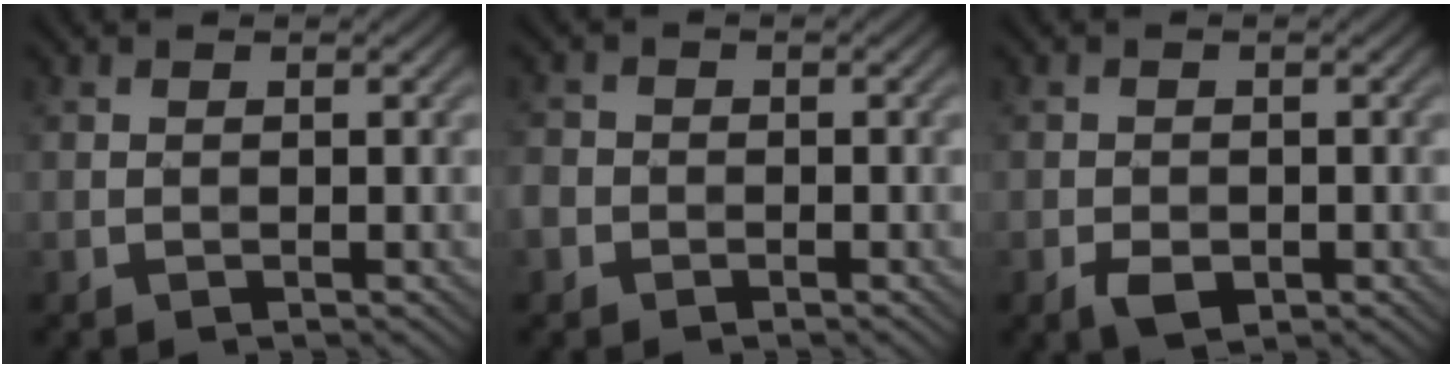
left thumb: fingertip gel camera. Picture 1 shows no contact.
{"total": 2.1, "force": [-1.1, 1.7, 0.3], "torque": [-0.011, -0.005, -0.027]}
{"total": 2.4, "force": [-1.3, 1.5, 1.4], "torque": [-0.029, -0.007, -0.022]}